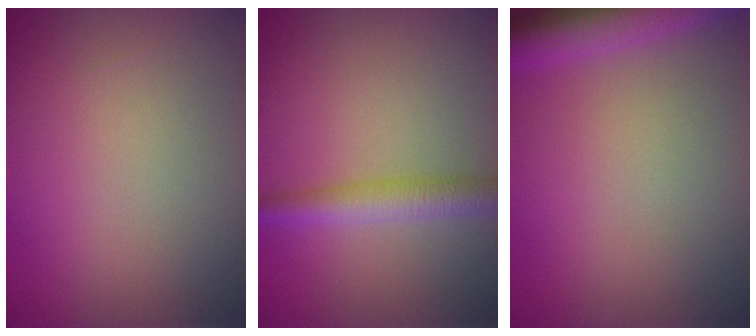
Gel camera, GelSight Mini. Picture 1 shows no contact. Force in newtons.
{"total": 3.5, "press": 3.5, "slide": 0.1}
{"total": 6.6, "press": 6.6, "slide": 0.3}